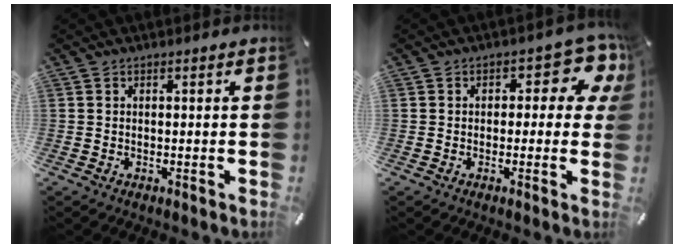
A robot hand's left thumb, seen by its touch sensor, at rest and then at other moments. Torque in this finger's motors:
{"motor_torque": [0.14, 0.19, 0.33, 0.18, 0.04]}